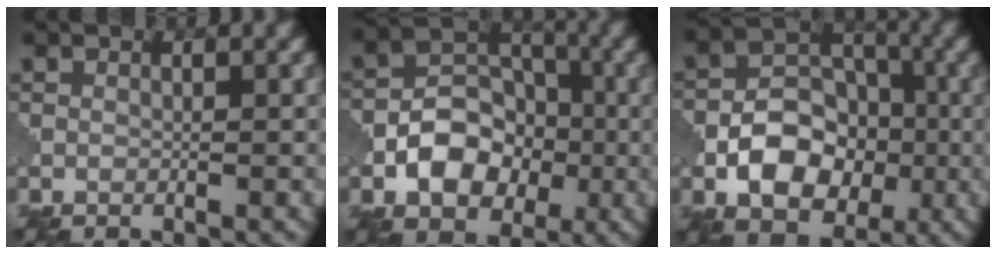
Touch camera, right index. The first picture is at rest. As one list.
[{"total": 7.0, "force": [-2.2, 5.0, 4.4], "torque": [-0.065, 0.001, -0.040]}, {"total": 7.8, "force": [-2.4, 5.4, 5.0], "torque": [-0.076, 0.001, -0.041]}]